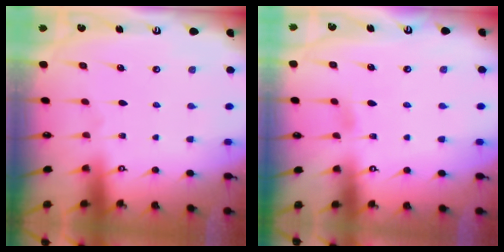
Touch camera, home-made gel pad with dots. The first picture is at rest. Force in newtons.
{"total": 4.6, "press": 4.5, "slide": 0.5}